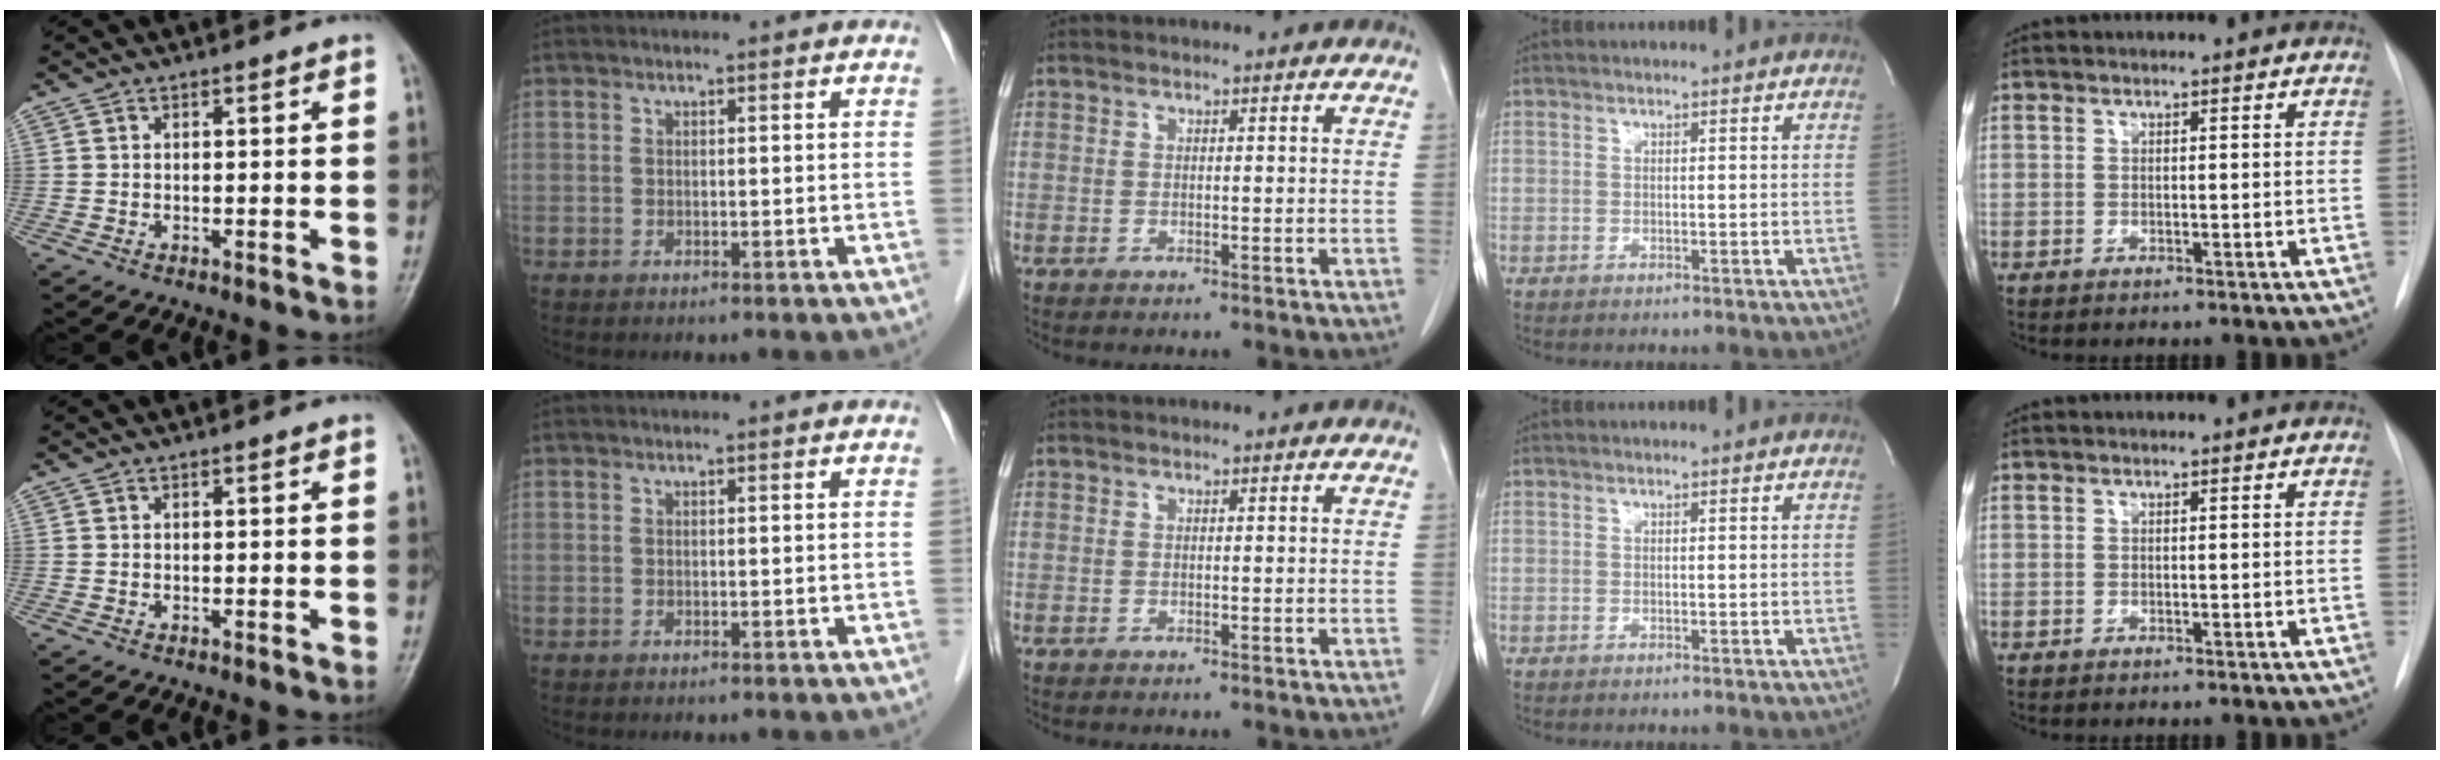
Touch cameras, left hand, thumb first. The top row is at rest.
{}